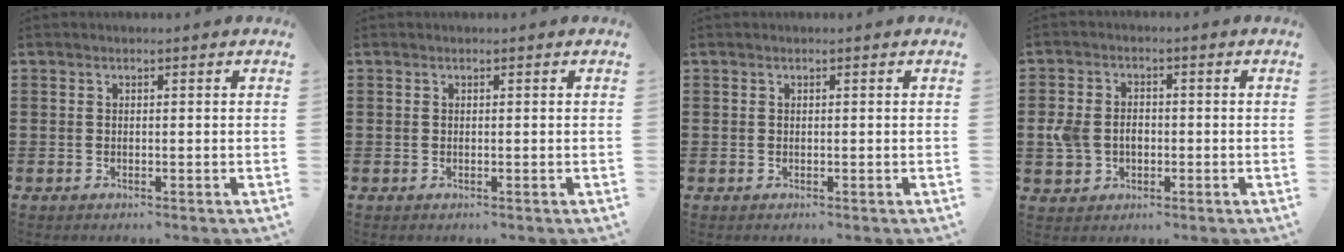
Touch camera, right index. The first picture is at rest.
{"total": 0.0}
{"total": 0.0}
{"total": 4.4, "force": [-0.6, 3.5, 2.5], "torque": [-0.067, 0.004, -0.018]}